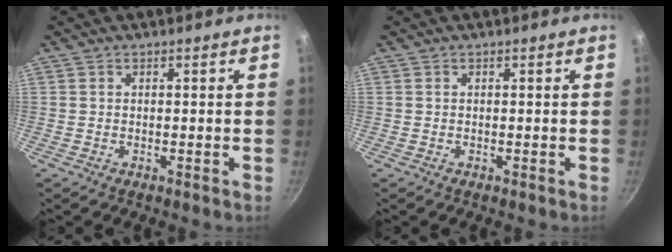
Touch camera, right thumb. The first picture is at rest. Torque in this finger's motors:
{"motor_torque": [0.00, 0.00, 0.00, 0.00, 0.00]}